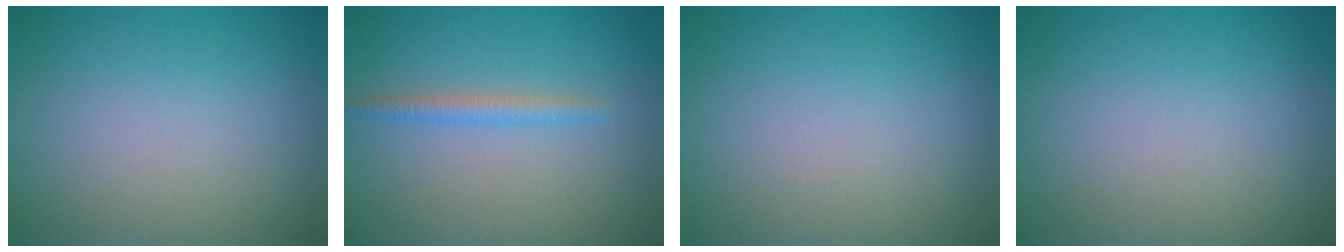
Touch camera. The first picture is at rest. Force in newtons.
{"total": 1.6, "press": 1.6, "slide": 0.0}
{"total": 0.0}
{"total": 0.0}